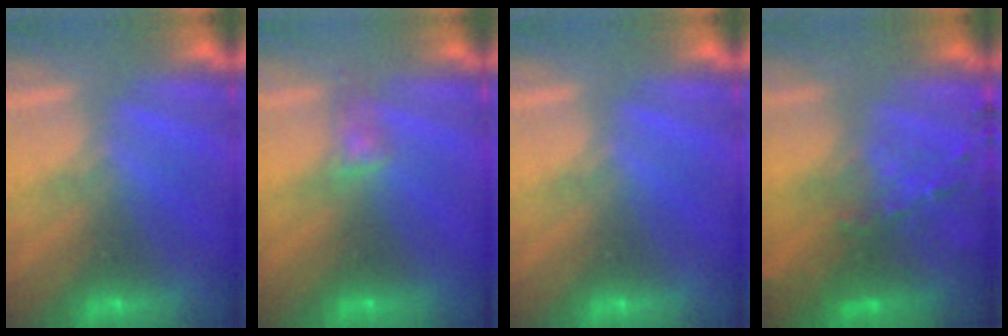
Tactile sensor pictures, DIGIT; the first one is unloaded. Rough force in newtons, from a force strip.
{"total": 3.2}
{"total": 0.0}
{"total": 8.6}